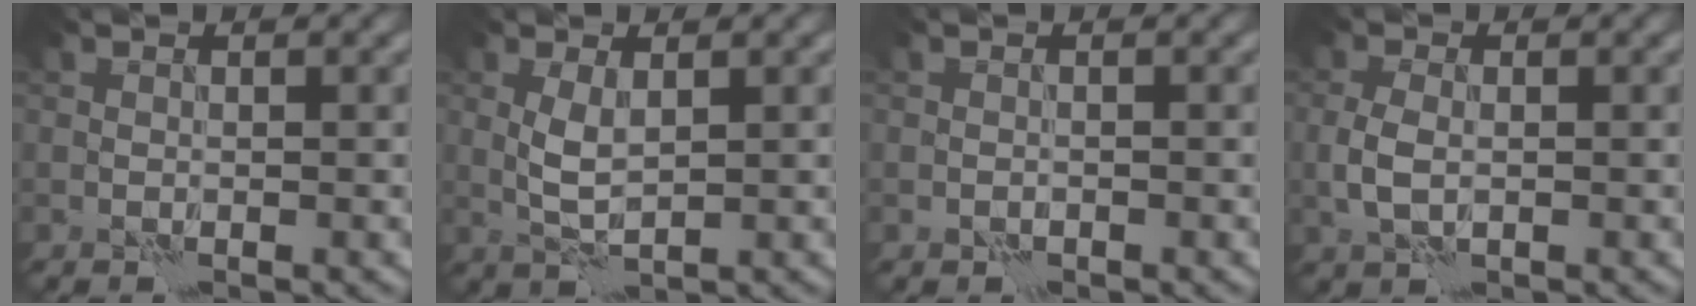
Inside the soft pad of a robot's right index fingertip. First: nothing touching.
{"total": 2.4, "force": [0.4, 0.9, 2.2], "torque": [-0.052, 0.001, 0.010]}
{"total": 0.5, "force": [-0.3, 0.4, 0.1], "torque": [-0.001, -0.002, -0.005]}
{"total": 2.7, "force": [-0.4, 1.7, 2.1], "torque": [-0.053, 0.000, -0.009]}